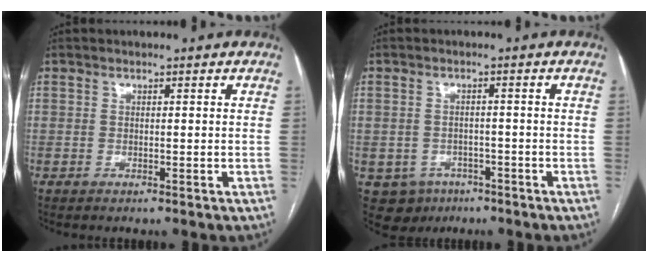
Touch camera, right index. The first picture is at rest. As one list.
[{"total": 6.1, "force": [-2.9, 5.3, 1.1], "torque": [-0.020, 0.006, -0.034]}]